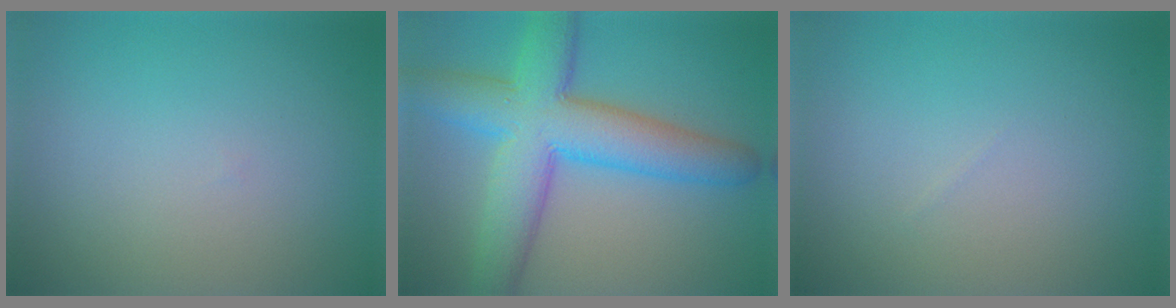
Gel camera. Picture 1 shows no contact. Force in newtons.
{"total": 9.3, "press": 9.3, "slide": 0.4}
{"total": 0.0}